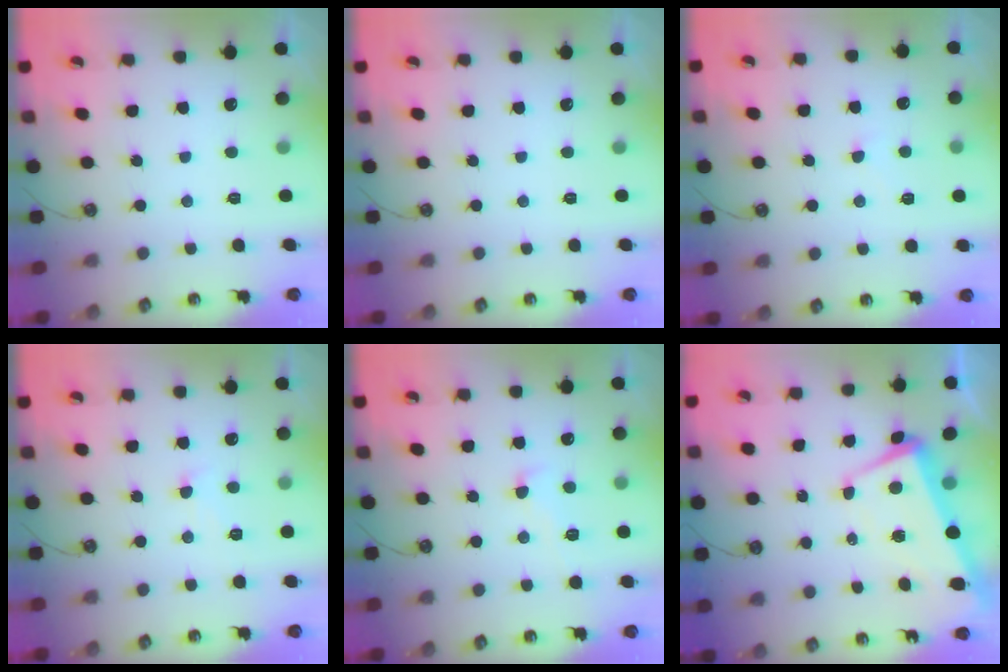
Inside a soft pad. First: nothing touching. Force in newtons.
{"total": 0.0}
{"total": 4.8, "press": 4.8, "slide": 0.5}
{"total": 1.7, "press": 1.6, "slide": 0.7}
{"total": 0.8, "press": 0.2, "slide": 0.8}
{"total": 1.7, "press": 0.9, "slide": 1.4}